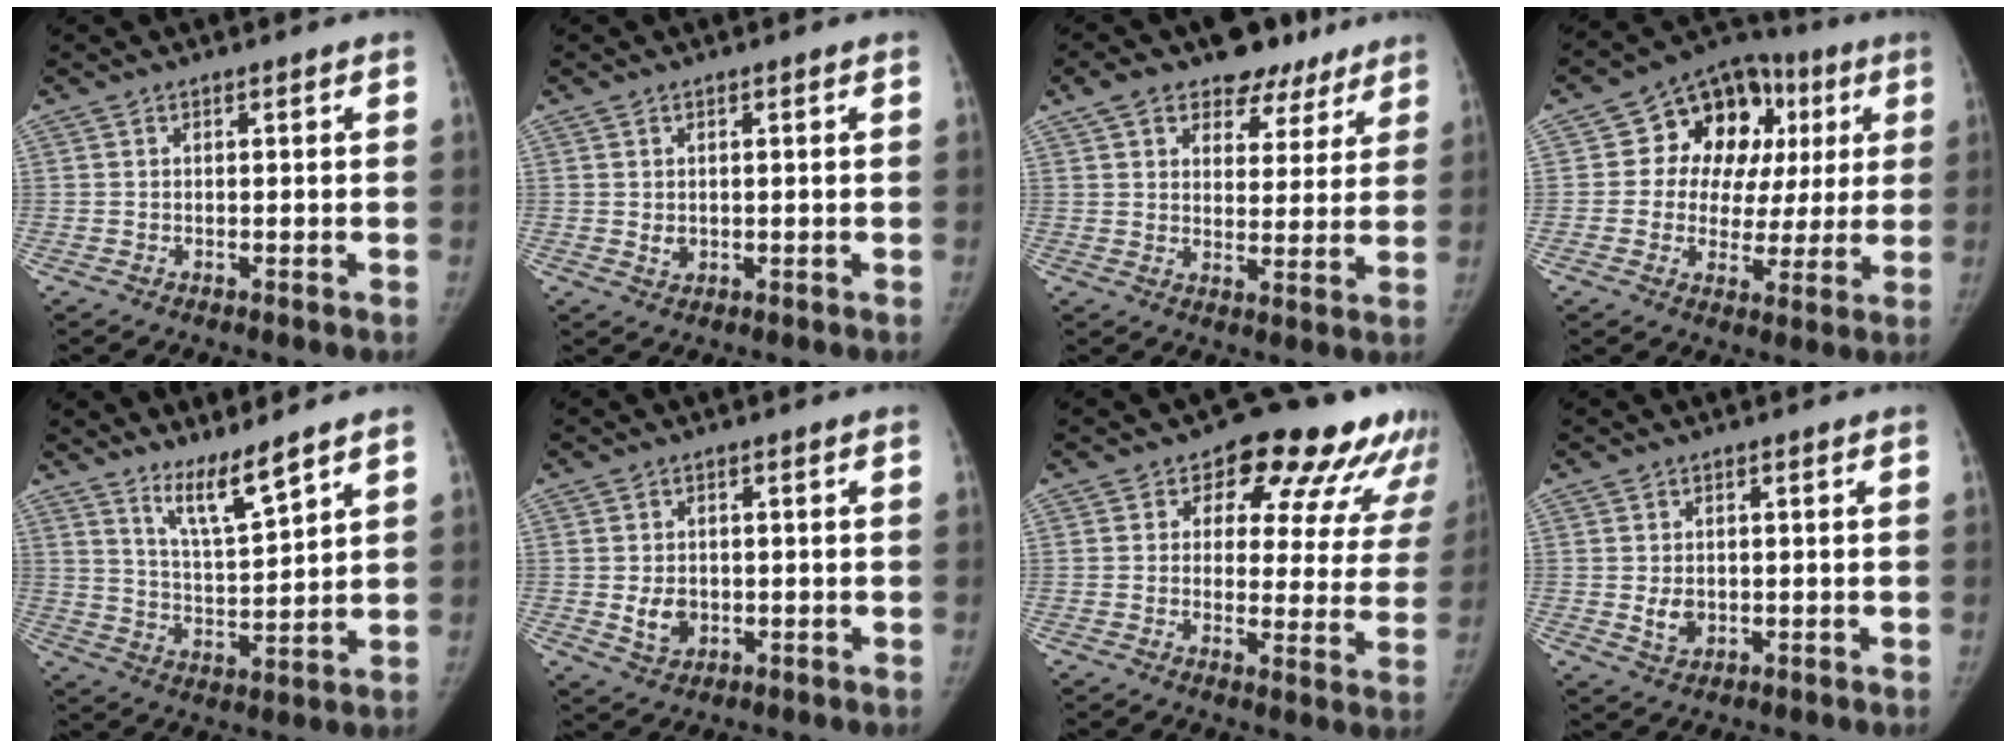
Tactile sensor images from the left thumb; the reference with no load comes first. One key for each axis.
{"total": 2.0, "fx": -0.1, "fy": 1.7, "fz": 1.1, "tx": -0.008, "ty": 0.000, "tz": 0.004}
{"total": 13.0, "fx": 8.6, "fy": 8.2, "fz": 5.4, "tx": -0.027, "ty": -0.019, "tz": 0.120}
{"total": 17.8, "fx": 4.5, "fy": 13.3, "fz": 10.9, "tx": -0.085, "ty": 0.029, "tz": 0.065}
{"total": 8.0, "fx": 6.2, "fy": 0.8, "fz": 4.9, "tx": -0.084, "ty": -0.062, "tz": 0.121}
{"total": 4.9, "fx": -0.6, "fy": 3.8, "fz": 3.0, "tx": -0.032, "ty": -0.001, "tz": -0.003}
{"total": 17.3, "fx": 11.3, "fy": 9.0, "fz": 9.5, "tx": -0.061, "ty": -0.041, "tz": 0.119}
{"total": 3.8, "fx": -0.3, "fy": 2.9, "fz": 2.4, "tx": -0.028, "ty": -0.002, "tz": 0.003}